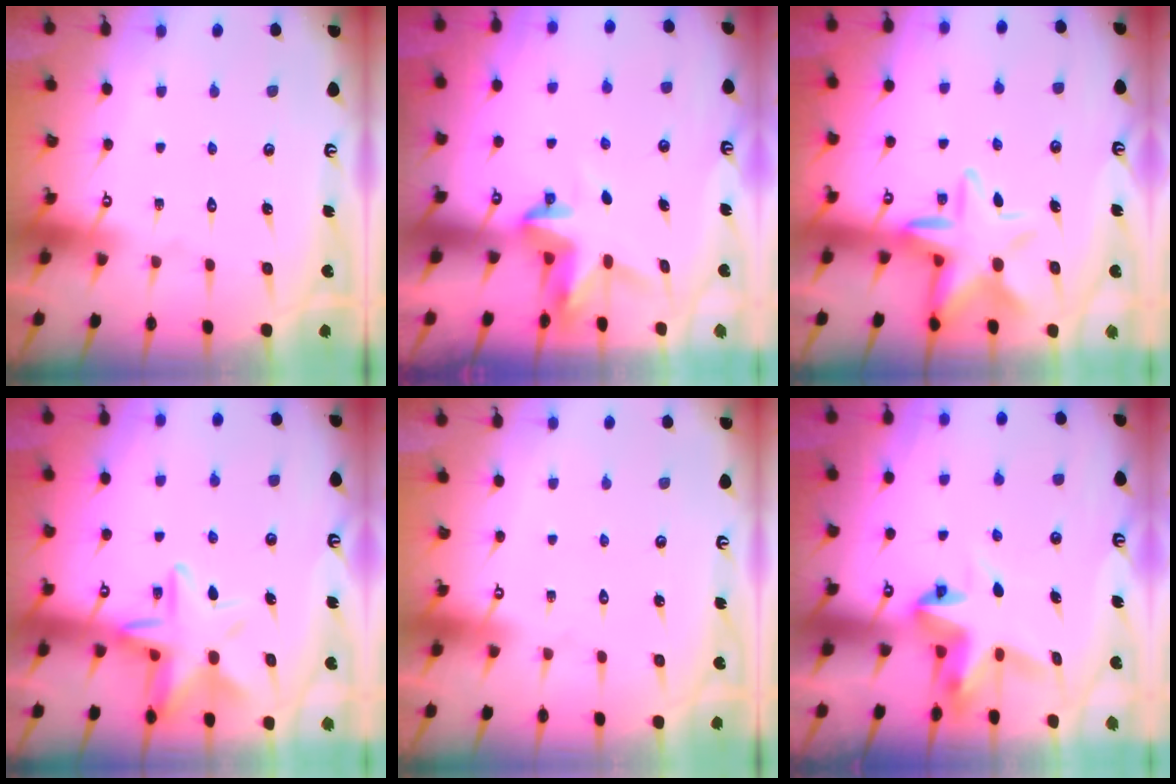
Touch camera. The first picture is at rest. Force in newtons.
{"total": 3.8, "press": 3.8, "slide": 0.3}
{"total": 10.7, "press": 10.5, "slide": 1.8}
{"total": 13.0, "press": 13.0, "slide": 1.3}
{"total": 0.0}
{"total": 5.5, "press": 5.5, "slide": 0.3}